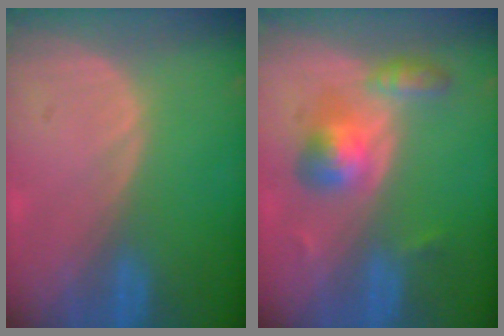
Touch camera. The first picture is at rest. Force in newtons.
{"total": 5.5, "press": 5.3, "slide": 1.5}